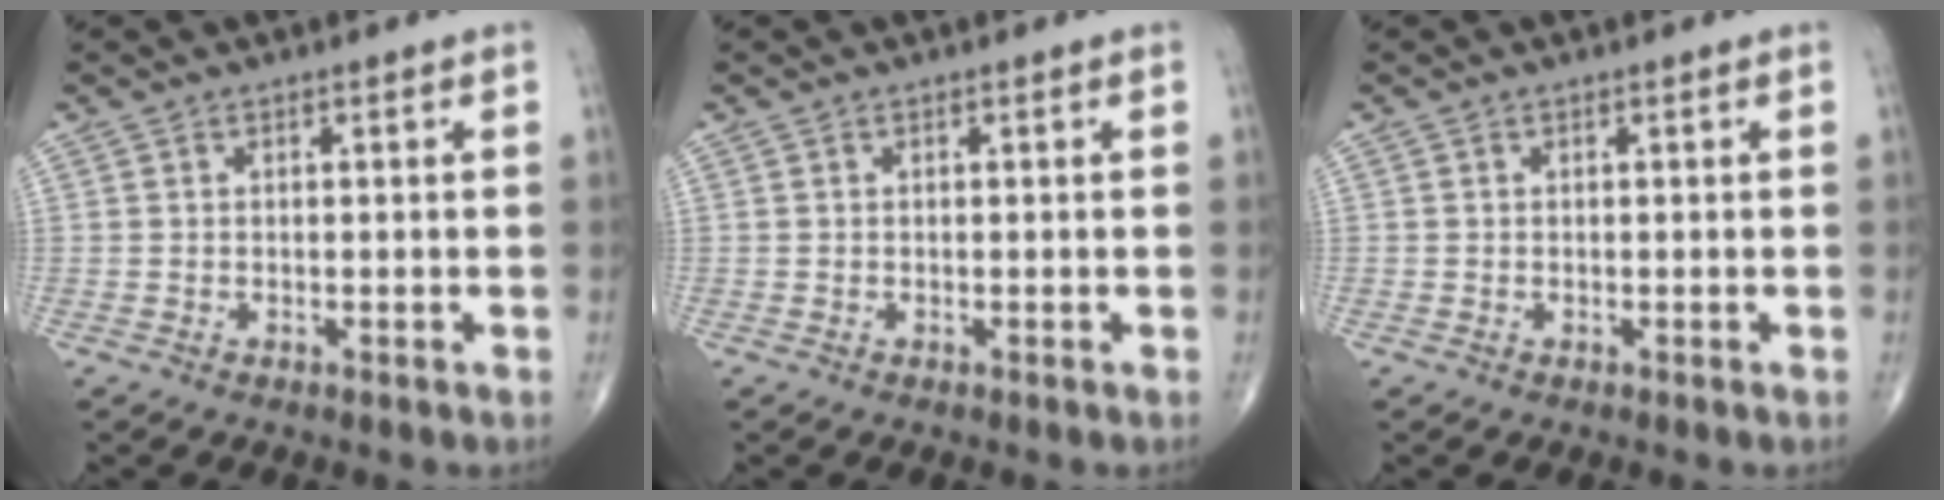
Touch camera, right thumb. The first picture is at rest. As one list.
[{"total": 0.0}, {"total": 0.0}]